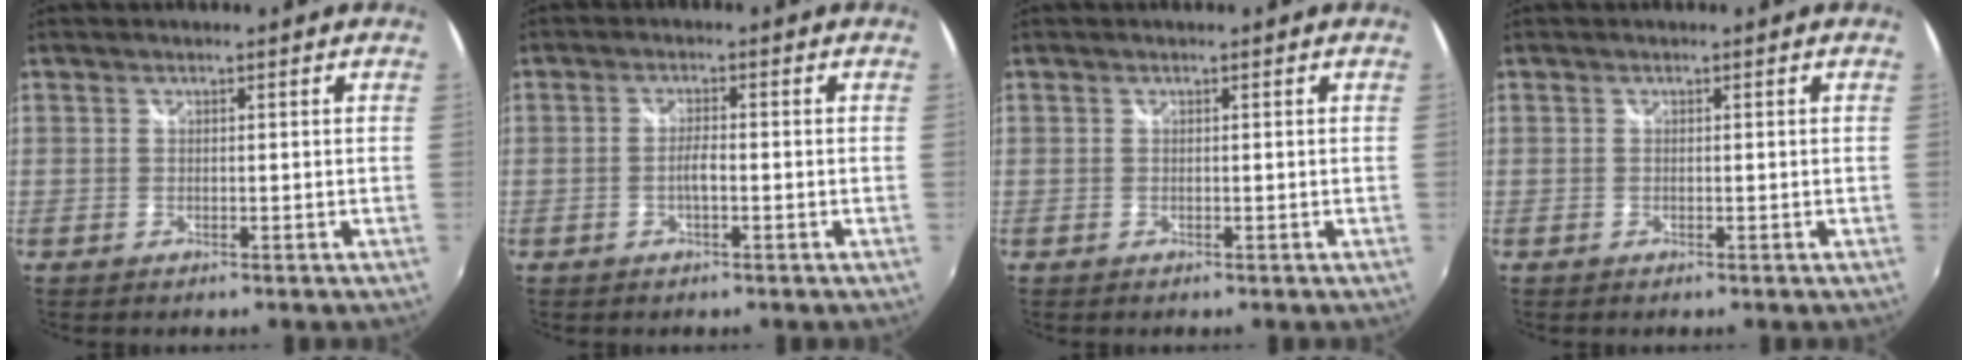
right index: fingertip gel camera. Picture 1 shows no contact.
{"total": 2.2, "force": [-0.8, 0.3, 2.1], "torque": [-0.043, 0.003, -0.016]}
{"total": 0.0}
{"total": 0.0}